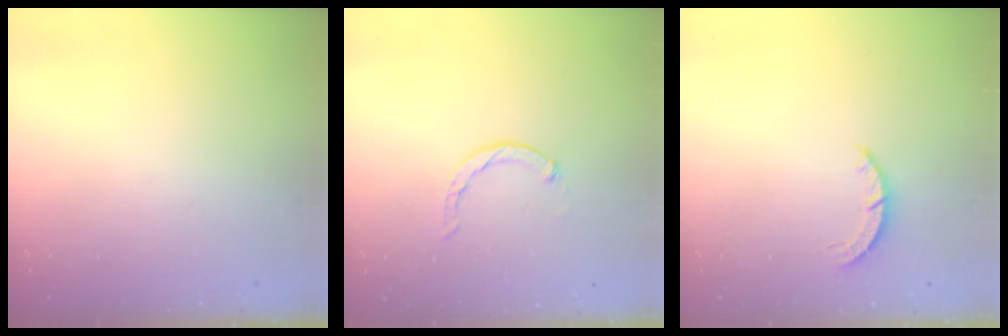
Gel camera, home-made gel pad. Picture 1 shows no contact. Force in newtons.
{"total": 1.1, "press": 1.1, "slide": 0.2}
{"total": 2.8, "press": 2.8, "slide": 0.4}